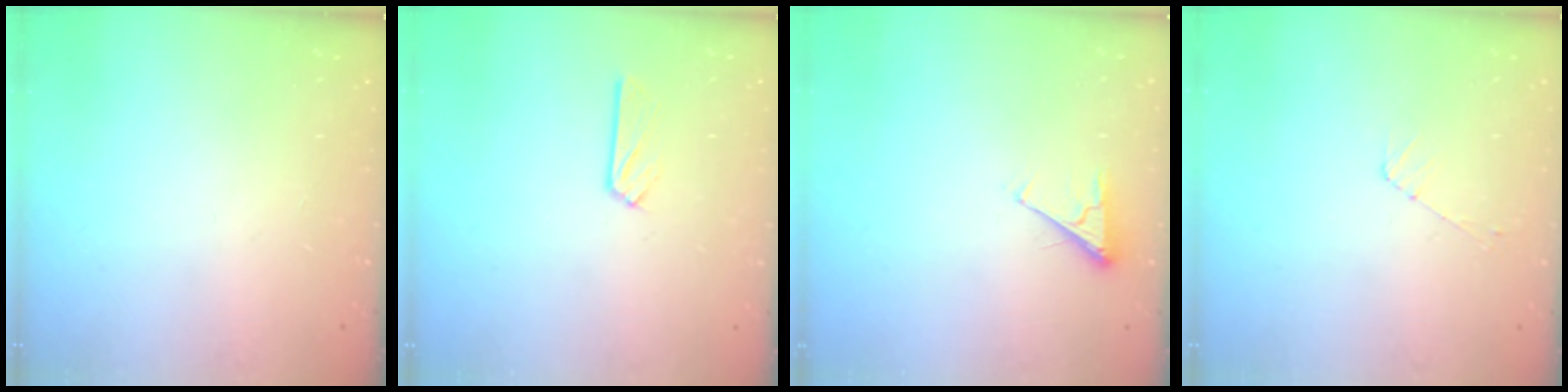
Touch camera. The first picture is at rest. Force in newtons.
{"total": 3.5, "press": 3.5, "slide": 0.4}
{"total": 2.8, "press": 2.8, "slide": 0.4}
{"total": 3.8, "press": 3.8, "slide": 0.5}